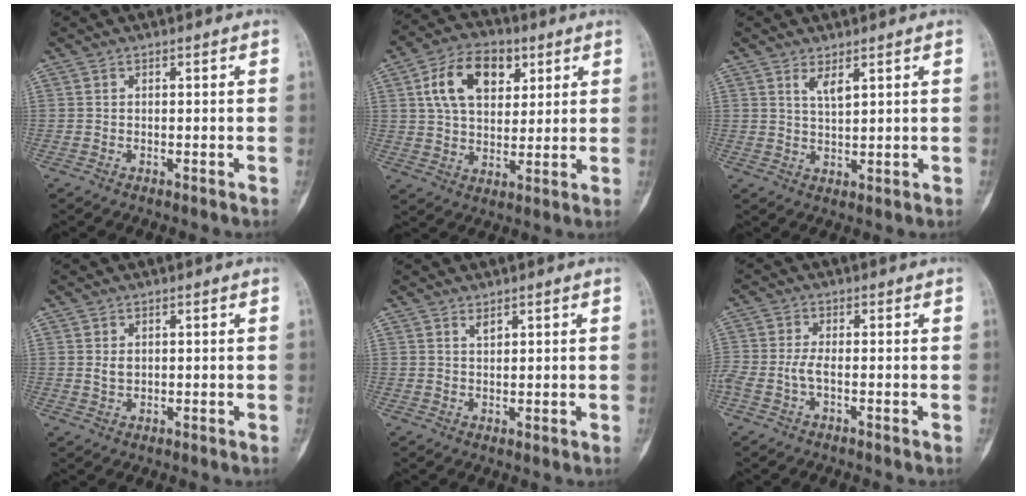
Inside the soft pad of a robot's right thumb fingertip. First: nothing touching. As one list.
[{"total": 13.1, "force": [4.9, 8.3, 8.9], "torque": [-0.130, -0.005, 0.084]}, {"total": 3.1, "force": [1.9, 0.8, 2.3], "torque": [-0.041, -0.019, 0.038]}, {"total": 1.7, "force": [0.4, 1.2, 1.1], "torque": [-0.016, -0.003, 0.011]}, {"total": 1.5, "force": [1.1, 0.6, 0.9], "torque": [-0.010, -0.009, 0.021]}, {"total": 3.4, "force": [-1.1, 1.2, 3.0], "torque": [-0.083, 0.003, -0.024]}]